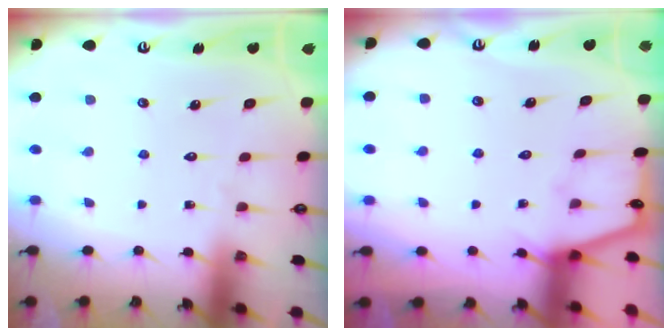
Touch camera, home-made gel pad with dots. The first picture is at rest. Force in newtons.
{"total": 4.7, "press": 4.6, "slide": 0.4}